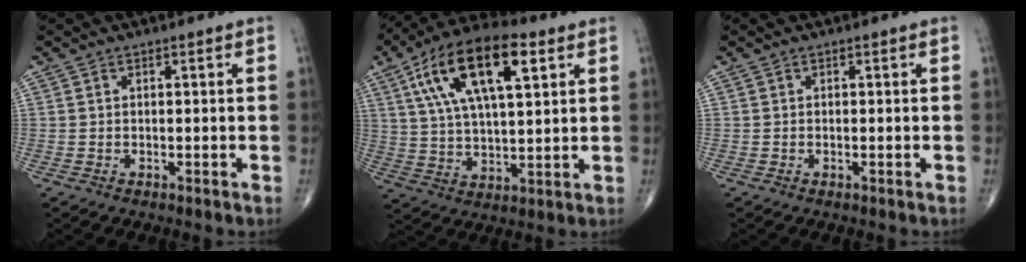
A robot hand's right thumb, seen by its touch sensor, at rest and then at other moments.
{"total": 18.6, "force": [7.5, 7.6, 15.3], "torque": [-0.267, 0.001, 0.129]}
{"total": 0.0}